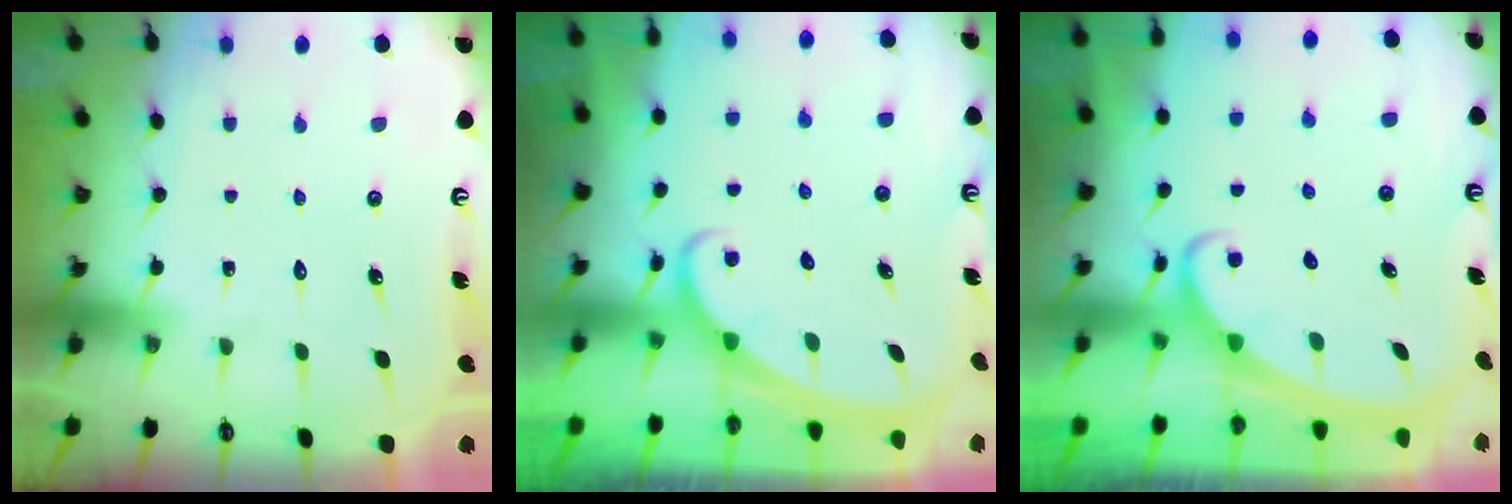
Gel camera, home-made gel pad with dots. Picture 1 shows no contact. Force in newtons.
{"total": 2.0, "press": 2.0, "slide": 0.1}
{"total": 2.3, "press": 2.3, "slide": 0.3}